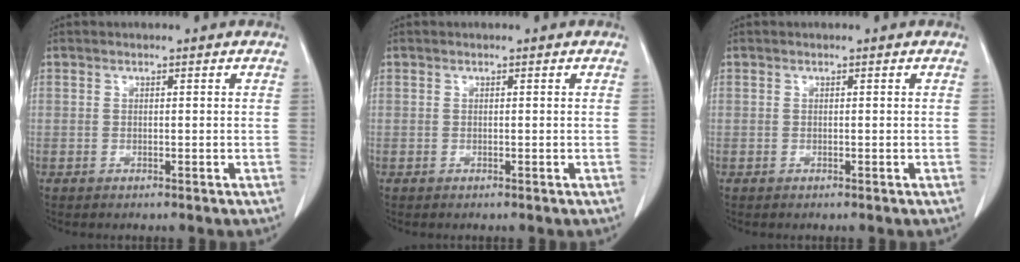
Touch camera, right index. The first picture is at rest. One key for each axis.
{"total": 0.0}
{"total": 0.0}